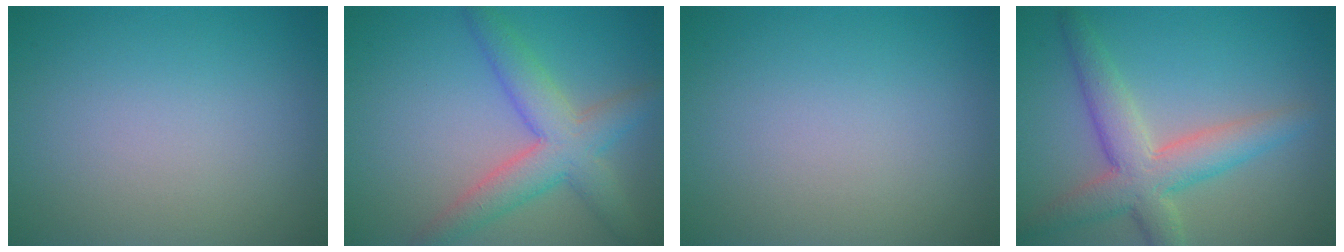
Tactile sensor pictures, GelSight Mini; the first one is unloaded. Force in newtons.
{"total": 5.5, "press": 5.4, "slide": 0.3}
{"total": 0.0}
{"total": 5.6, "press": 5.6, "slide": 0.3}